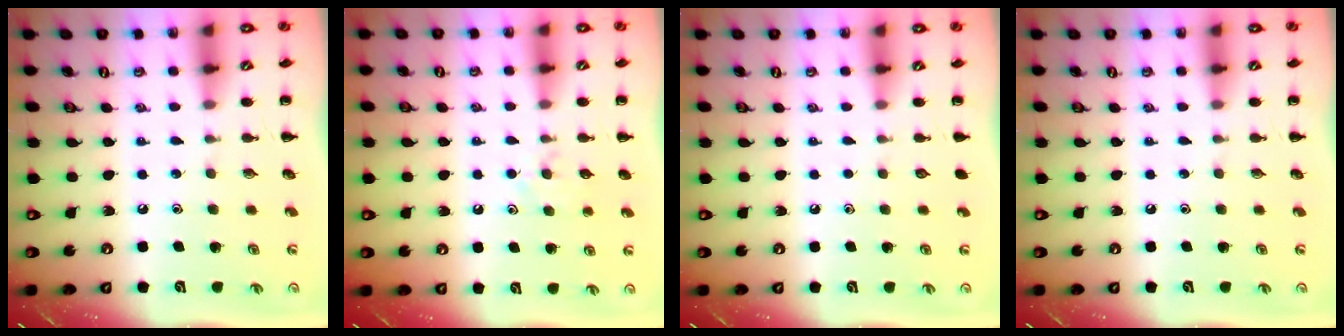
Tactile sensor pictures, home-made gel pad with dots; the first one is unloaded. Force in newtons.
{"total": 5.3, "press": 5.0, "slide": 1.8}
{"total": 0.0}
{"total": 0.0}